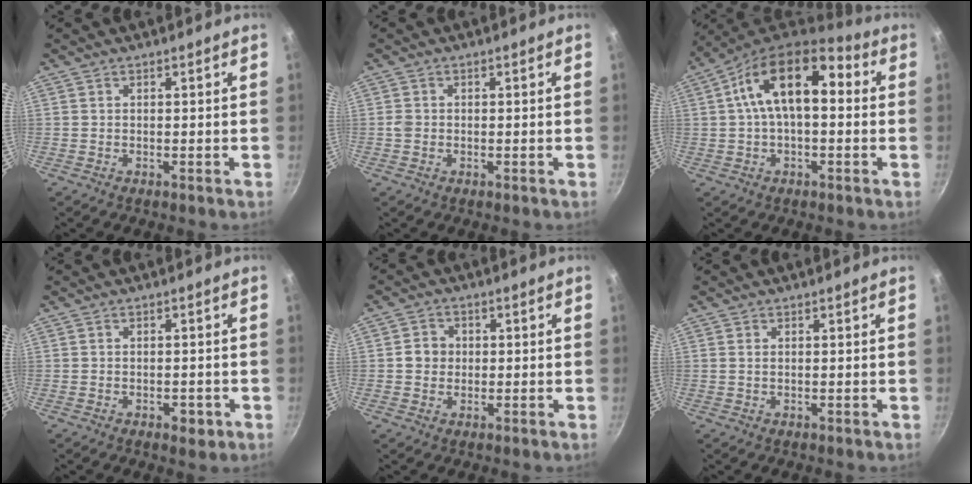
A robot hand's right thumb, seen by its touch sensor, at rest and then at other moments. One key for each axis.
{"total": 1.3, "fx": -0.1, "fy": 1.1, "fz": 0.7, "tx": -0.013, "ty": 0.002, "tz": -0.003}
{"total": 16.0, "fx": 2.6, "fy": 8.4, "fz": 13.4, "tx": -0.212, "ty": 0.043, "tz": 0.032}
{"total": 2.6, "fx": -1.2, "fy": 1.5, "fz": 1.8, "tx": -0.016, "ty": 0.005, "tz": -0.013}
{"total": 3.9, "fx": 0.1, "fy": 3.5, "fz": 1.6, "tx": -0.010, "ty": 0.008, "tz": -0.002}
{"total": 0.7, "fx": 0.2, "fy": 0.4, "fz": 0.5, "tx": -0.015, "ty": 0.001, "tz": 0.006}